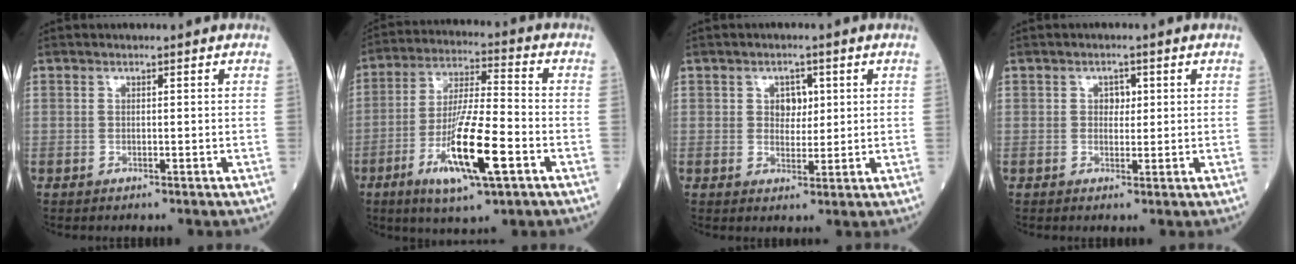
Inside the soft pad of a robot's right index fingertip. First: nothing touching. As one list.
[{"total": 14.1, "force": [-5.4, 1.7, 12.9], "torque": [-0.241, -0.017, -0.094]}, {"total": 3.4, "force": [1.1, 2.4, 2.2], "torque": [-0.027, 0.003, 0.018]}, {"total": 2.1, "force": [0.6, 1.5, 1.4], "torque": [-0.015, 0.001, 0.007]}]